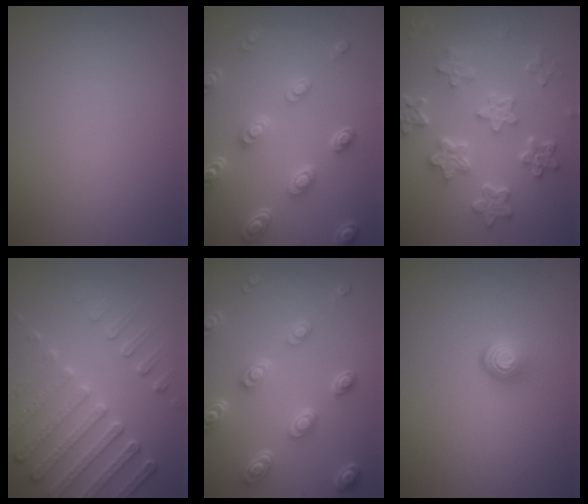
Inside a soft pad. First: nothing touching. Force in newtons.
{"total": 4.9, "press": 3.7, "slide": 3.2}
{"total": 5.8, "press": 4.5, "slide": 3.6}
{"total": 5.0, "press": 4.5, "slide": 2.0}
{"total": 5.3, "press": 4.0, "slide": 3.5}
{"total": 1.9, "press": 1.1, "slide": 1.5}